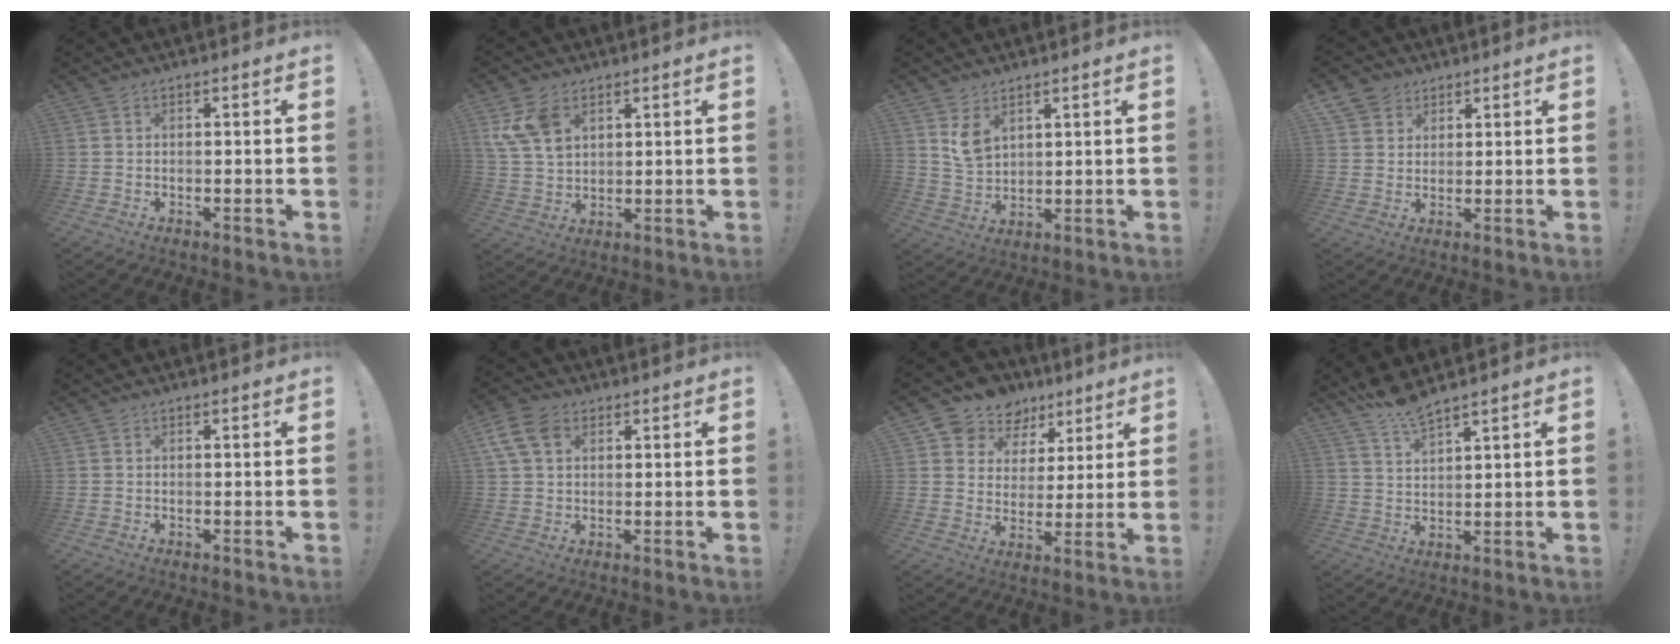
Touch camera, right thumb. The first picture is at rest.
{"total": 9.4, "force": [4.7, 6.2, 5.3], "torque": [-0.109, -0.011, 0.091]}
{"total": 6.2, "force": [3.9, 3.9, 2.9], "torque": [-0.047, -0.022, 0.076]}
{"total": 5.8, "force": [3.6, 4.5, 0.5], "torque": [-0.010, -0.020, 0.071]}
{"total": 0.0}
{"total": 9.3, "force": [3.7, 6.5, 5.6], "torque": [-0.110, -0.001, 0.073]}
{"total": 9.9, "force": [6.3, 7.4, 1.8], "torque": [-0.036, -0.043, 0.122]}
{"total": 6.3, "force": [5.7, 0.7, 2.7], "torque": [-0.060, -0.034, 0.103]}